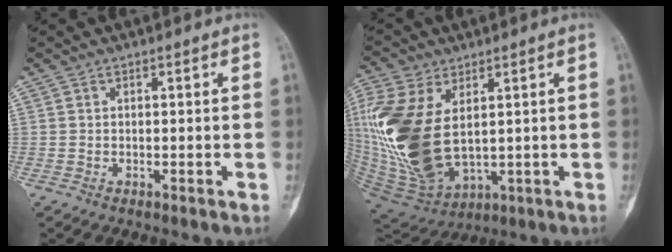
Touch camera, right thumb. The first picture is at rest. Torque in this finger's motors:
{"motor_torque": [-0.93, 2.60, 1.51, 1.26, 0.97]}